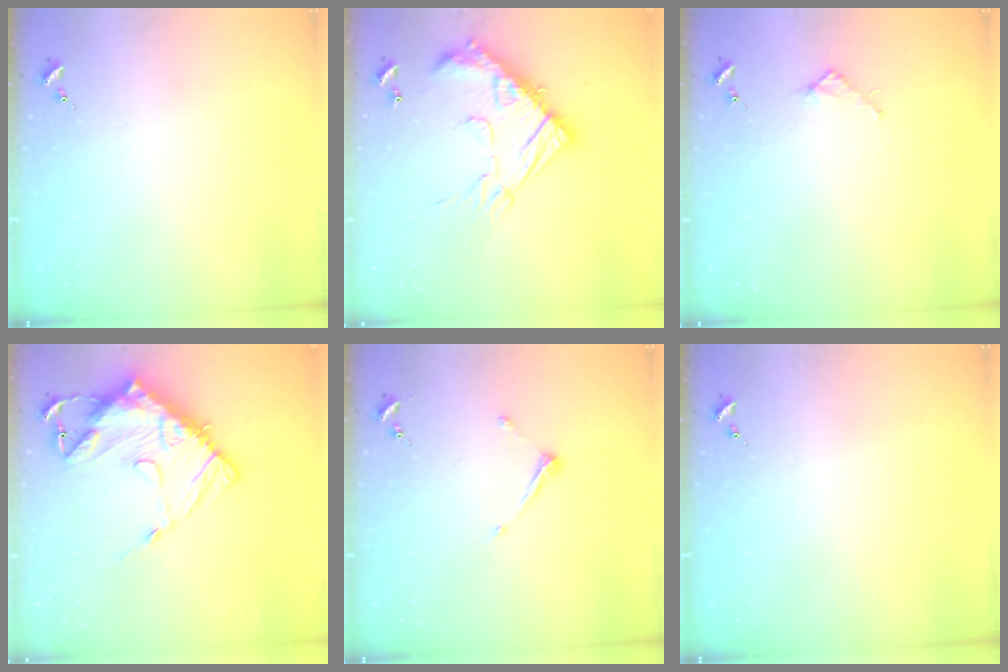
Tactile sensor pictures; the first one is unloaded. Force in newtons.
{"total": 21.7, "press": 21.6, "slide": 1.9}
{"total": 2.4, "press": 2.3, "slide": 0.3}
{"total": 16.9, "press": 16.8, "slide": 1.8}
{"total": 6.7, "press": 6.7, "slide": 0.3}
{"total": 0.0}